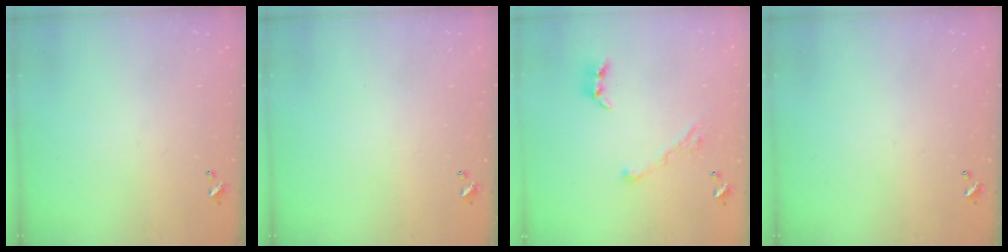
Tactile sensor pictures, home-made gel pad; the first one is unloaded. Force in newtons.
{"total": 0.0}
{"total": 6.8, "press": 6.7, "slide": 1.1}
{"total": 0.0}